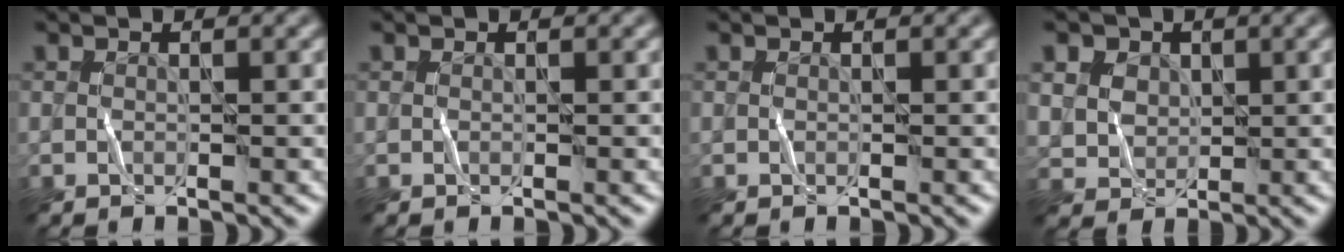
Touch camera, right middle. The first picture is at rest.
{"total": 0.0}
{"total": 0.0}
{"total": 3.8, "force": [2.4, 2.8, 0.9], "torque": [-0.053, 0.013, 0.045]}